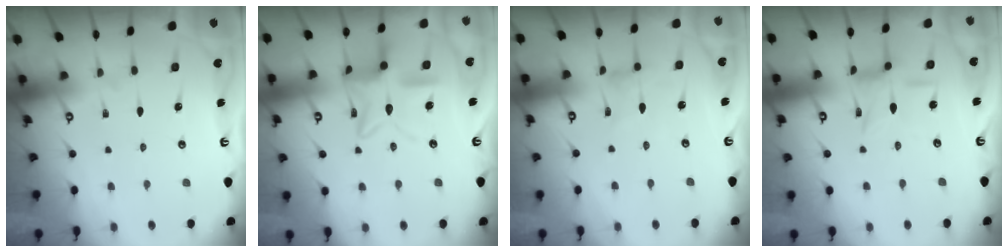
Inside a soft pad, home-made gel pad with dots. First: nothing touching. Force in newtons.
{"total": 14.2, "press": 14.2, "slide": 1.2}
{"total": 0.0}
{"total": 4.0, "press": 4.0, "slide": 0.3}